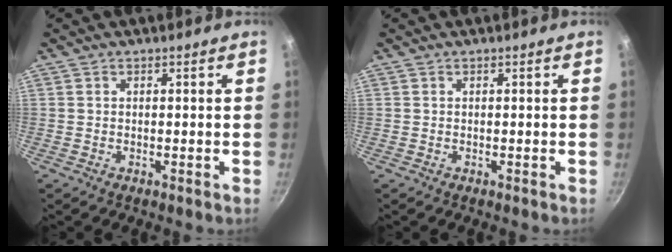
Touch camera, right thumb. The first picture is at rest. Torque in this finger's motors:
{"motor_torque": [-0.05, -0.05, 0.17, -0.10, 0.00]}